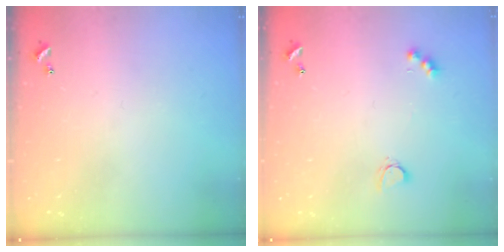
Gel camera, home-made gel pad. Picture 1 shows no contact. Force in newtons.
{"total": 2.9, "press": 2.9, "slide": 0.5}